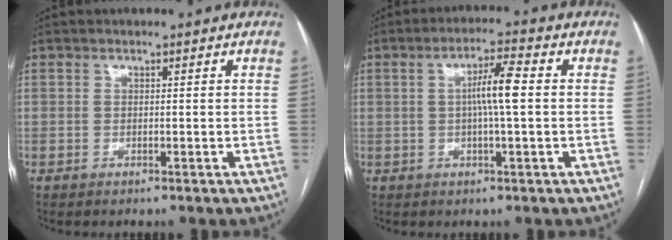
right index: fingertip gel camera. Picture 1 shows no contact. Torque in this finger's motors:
{"motor_torque": [0.36, 0.12, 0.17, 0.07]}